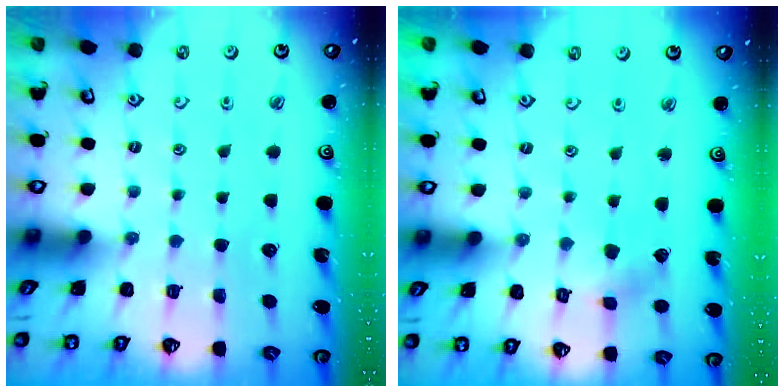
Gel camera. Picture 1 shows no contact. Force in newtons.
{"total": 2.8, "press": 2.8, "slide": 0.2}